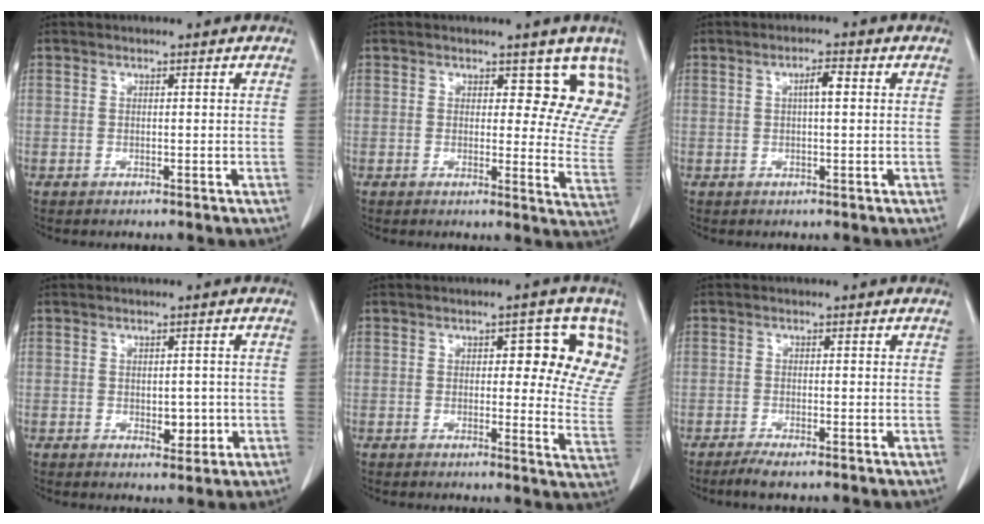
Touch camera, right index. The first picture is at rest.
{"total": 9.3, "force": [7.2, 4.1, 4.2], "torque": [-0.021, -0.030, 0.057]}
{"total": 2.5, "force": [0.5, 0.4, 2.4], "torque": [-0.042, 0.004, 0.008]}
{"total": 3.2, "force": [-0.7, 1.8, 2.5], "torque": [-0.029, 0.000, -0.001]}
{"total": 11.3, "force": [5.1, 4.4, 9.1], "torque": [-0.091, -0.008, 0.041]}
{"total": 2.5, "force": [-1.8, 0.1, 1.7], "torque": [-0.032, -0.005, -0.035]}